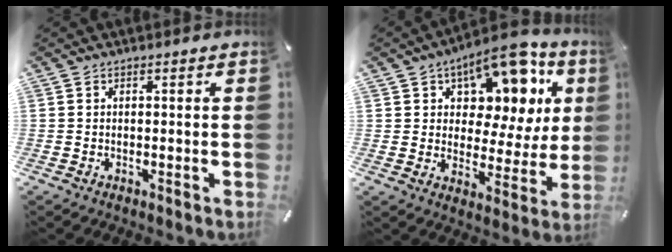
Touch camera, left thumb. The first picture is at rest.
{"total": 13.6, "force": [8.7, 7.6, 7.1], "torque": [-0.098, -0.077, 0.149]}